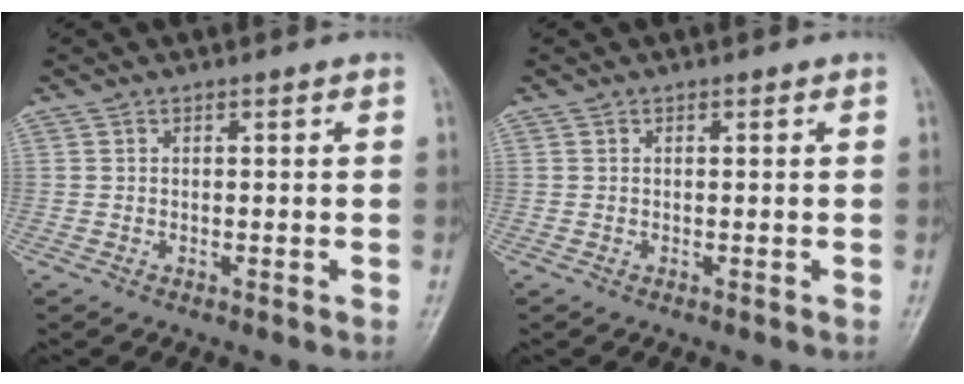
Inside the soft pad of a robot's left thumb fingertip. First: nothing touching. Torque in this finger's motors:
{"motor_torque": [0.00, 0.00, 0.00, 0.00, 0.00]}